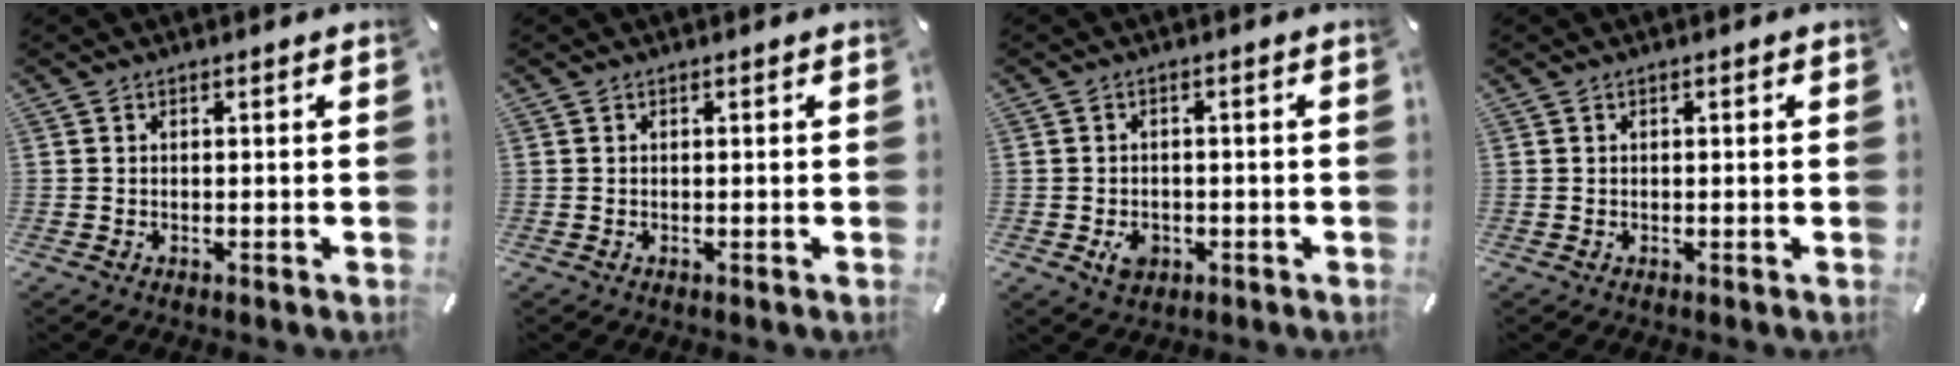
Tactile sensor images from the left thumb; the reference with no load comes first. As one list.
[{"total": 0.0}, {"total": 4.7, "force": [-1.5, 3.6, 2.6], "torque": [-0.033, 0.001, -0.026]}, {"total": 0.6, "force": [0.0, 0.2, 0.6], "torque": [-0.010, 0.001, -0.001]}]